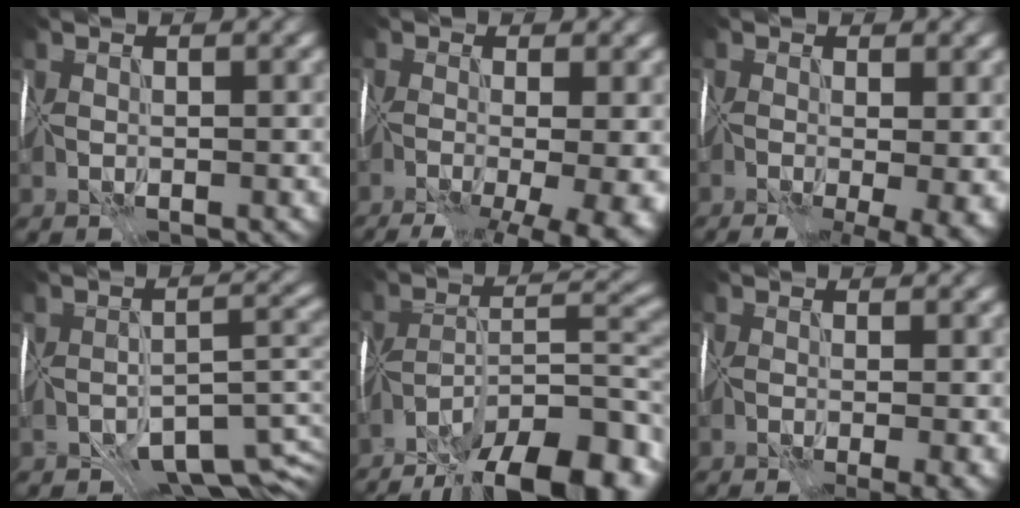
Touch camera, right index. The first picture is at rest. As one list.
[{"total": 13.6, "force": [-7.1, 5.6, 10.2], "torque": [-0.125, -0.020, -0.055]}, {"total": 10.7, "force": [-4.6, 5.1, 8.2], "torque": [-0.087, -0.018, -0.028]}, {"total": 6.5, "force": [-4.6, 2.7, 3.8], "torque": [-0.039, -0.015, -0.062]}, {"total": 14.9, "force": [-10.4, 5.2, 9.3], "torque": [-0.157, 0.007, -0.156]}, {"total": 4.7, "force": [-2.0, 1.7, 3.9], "torque": [-0.047, -0.011, -0.015]}]